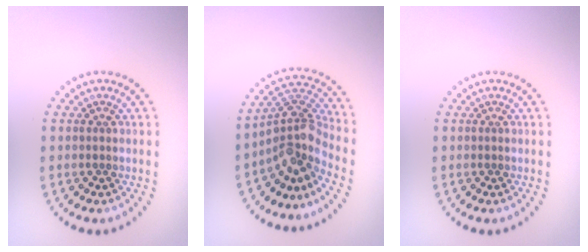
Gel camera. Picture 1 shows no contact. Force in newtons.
{"total": 4.6, "press": 3.2, "slide": 3.3}
{"total": 0.0}